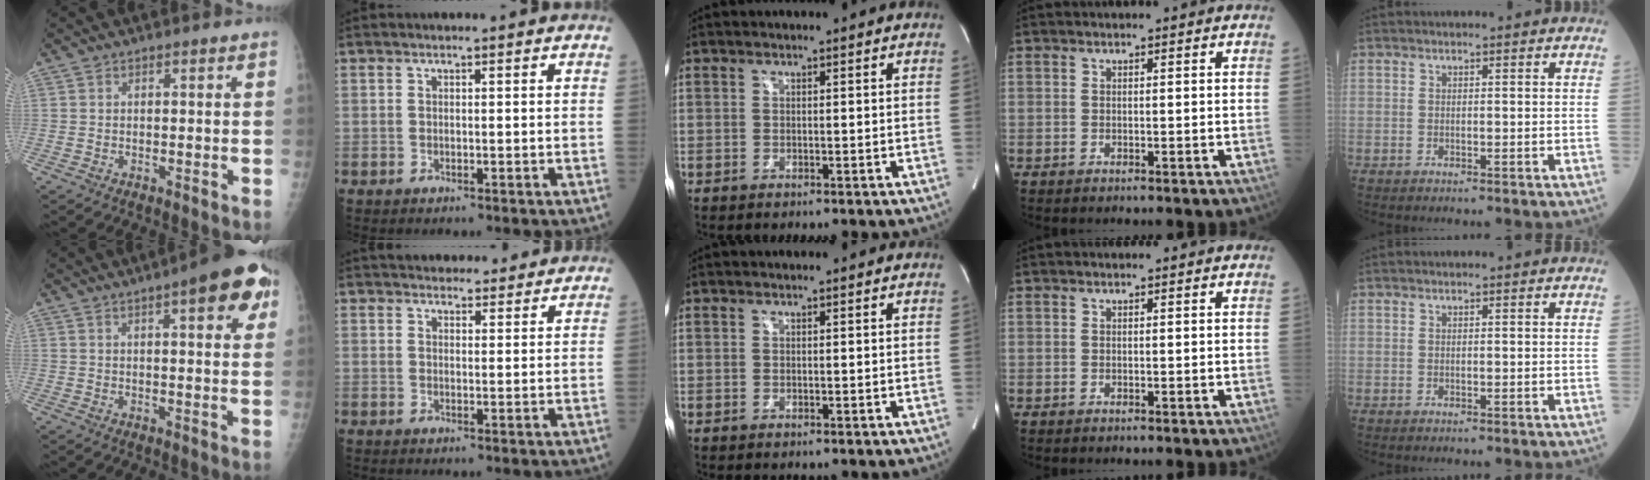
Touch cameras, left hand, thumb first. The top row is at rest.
{"thumb": {"total": 11.1, "force": [4.9, 3.2, 9.4], "torque": [-0.092, -0.004, 0.053]}, "index": {"total": 9.0, "force": [8.2, 2.7, 2.3], "torque": [-0.019, 0.017, 0.102]}}